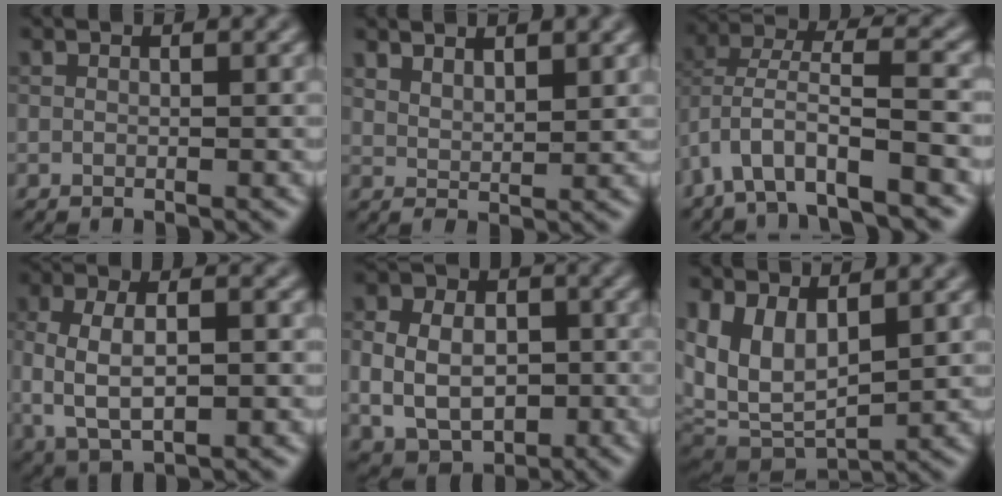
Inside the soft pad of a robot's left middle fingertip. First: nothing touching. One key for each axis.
{"total": 2.2, "fx": 1.9, "fy": 0.6, "fz": 1.0, "tx": -0.016, "ty": -0.002, "tz": 0.037}
{"total": 6.6, "fx": -3.6, "fy": 2.0, "fz": 5.2, "tx": -0.091, "ty": 0.008, "tz": -0.070}
{"total": 6.6, "fx": -0.4, "fy": 3.2, "fz": 5.7, "tx": -0.109, "ty": -0.003, "tz": -0.005}
{"total": 9.0, "fx": 0.0, "fy": 7.4, "fz": 5.2, "tx": -0.082, "ty": 0.009, "tz": -0.015}
{"total": 7.5, "fx": 1.1, "fy": 4.5, "fz": 5.9, "tx": -0.129, "ty": -0.007, "tz": 0.022}